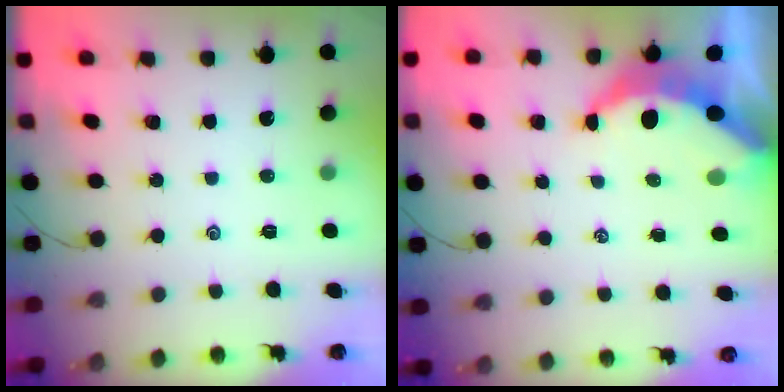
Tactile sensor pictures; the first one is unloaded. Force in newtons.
{"total": 7.4, "press": 7.3, "slide": 0.8}